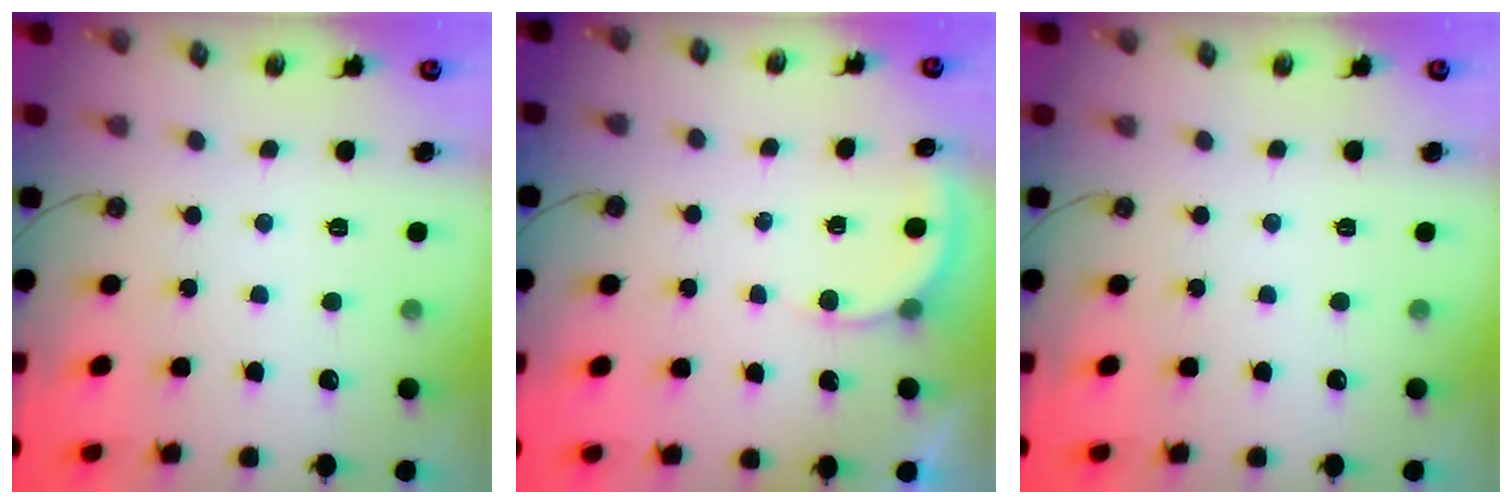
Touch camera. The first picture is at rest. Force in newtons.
{"total": 2.1, "press": 2.1, "slide": 0.2}
{"total": 0.0}